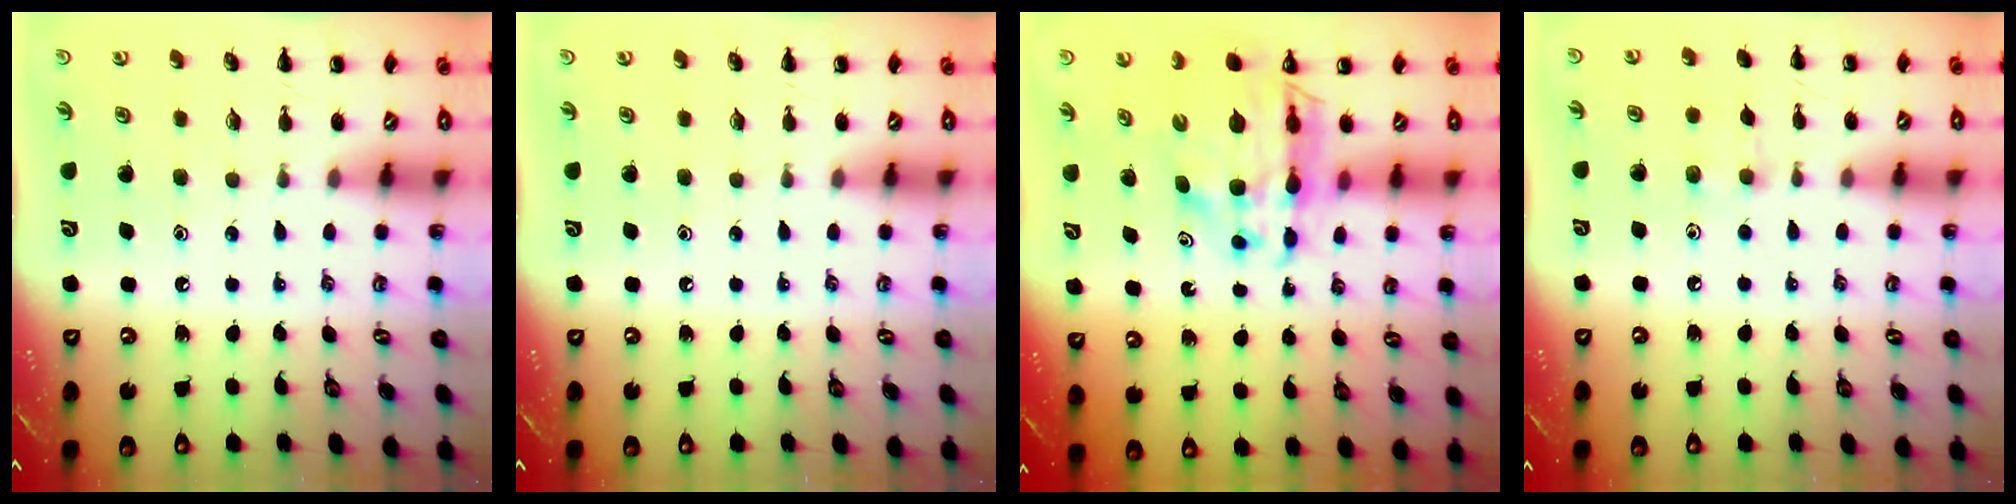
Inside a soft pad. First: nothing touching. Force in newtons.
{"total": 0.0}
{"total": 11.9, "press": 11.4, "slide": 3.2}
{"total": 4.3, "press": 4.0, "slide": 1.6}